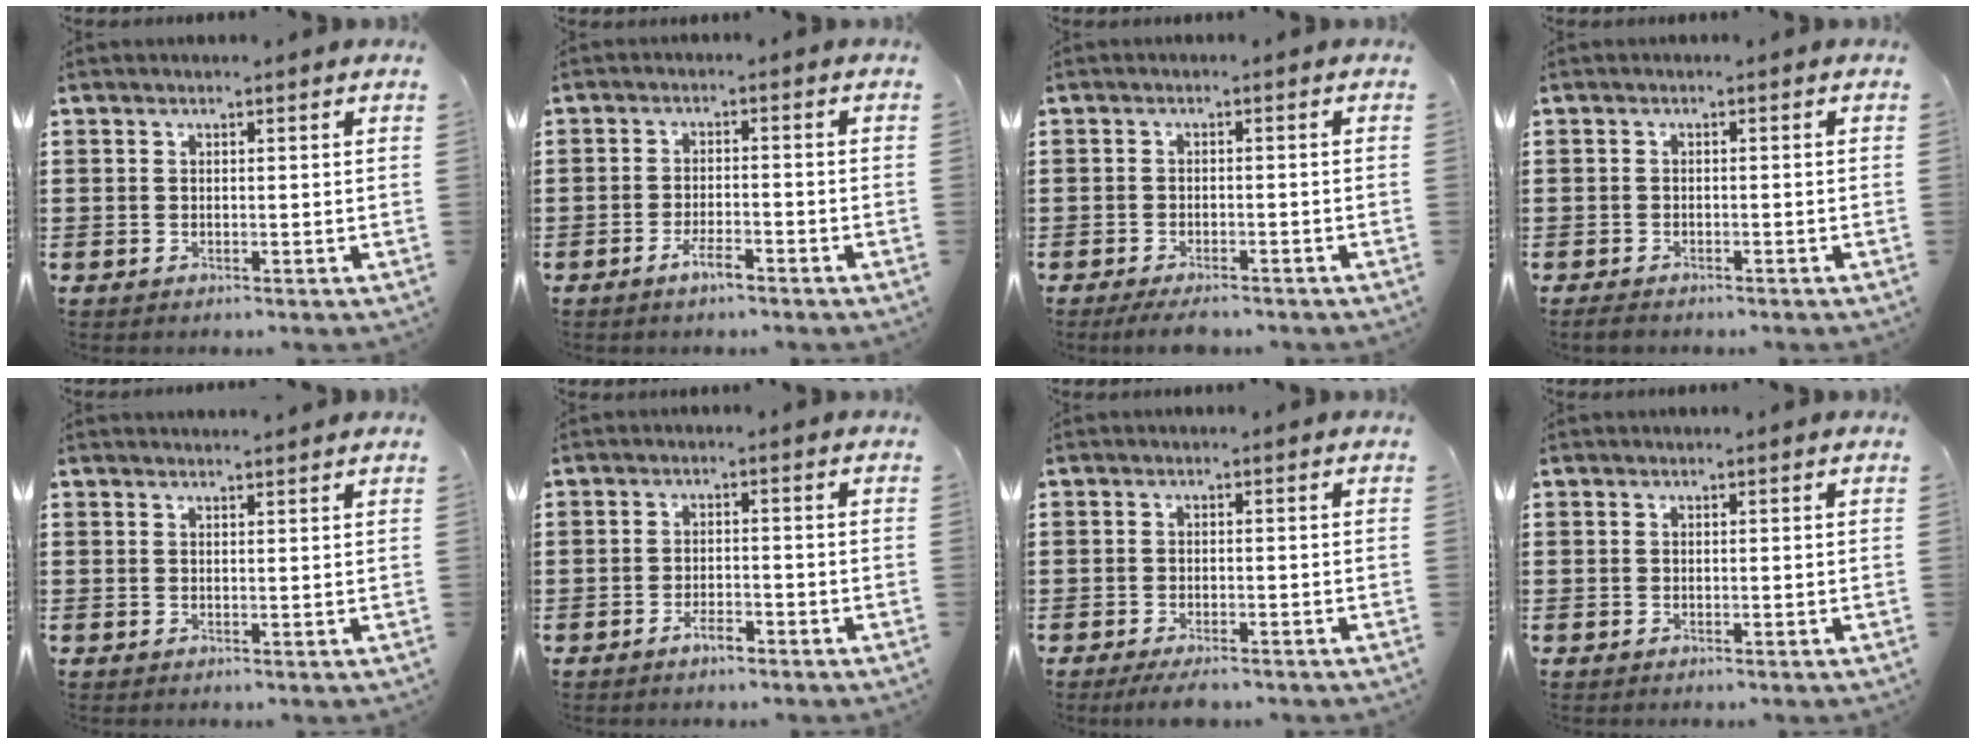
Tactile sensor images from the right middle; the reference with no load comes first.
{"total": 3.3, "force": [-2.2, 0.8, 2.3], "torque": [-0.046, 0.004, -0.043]}
{"total": 2.2, "force": [-2.0, 0.2, 0.8], "torque": [-0.015, 0.000, -0.039]}
{"total": 0.9, "force": [-0.9, 0.2, 0.2], "torque": [-0.008, -0.003, -0.017]}
{"total": 1.1, "force": [1.1, -0.1, 0.2], "torque": [0.003, -0.004, 0.019]}
{"total": 2.9, "force": [-2.0, 0.8, 1.9], "torque": [-0.033, 0.006, -0.038]}
{"total": 1.9, "force": [-1.7, 0.1, 0.8], "torque": [-0.023, -0.002, -0.034]}
{"total": 0.0}